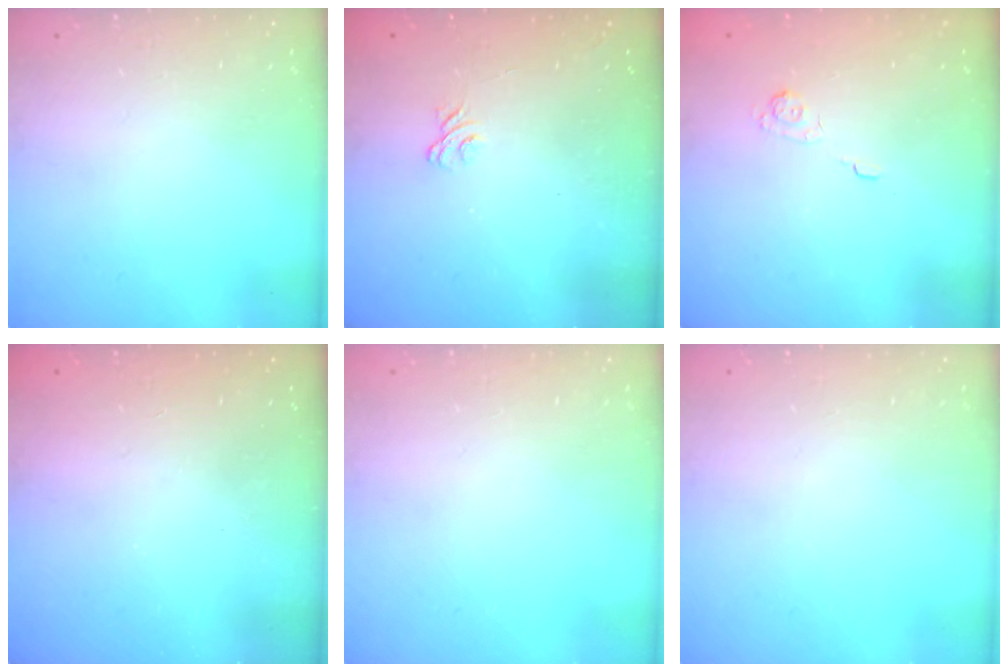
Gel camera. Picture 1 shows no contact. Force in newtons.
{"total": 1.9, "press": 1.5, "slide": 1.1}
{"total": 2.2, "press": 1.7, "slide": 1.4}
{"total": 2.4, "press": 2.3, "slide": 0.8}
{"total": 0.0}
{"total": 0.0}